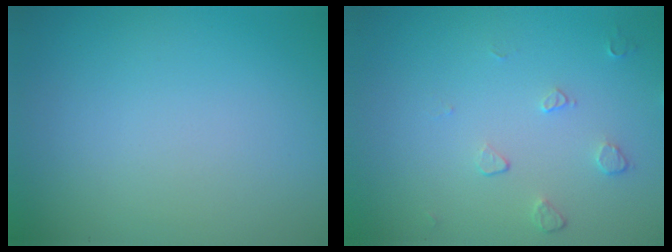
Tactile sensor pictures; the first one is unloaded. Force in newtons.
{"total": 1.1, "press": 0.7, "slide": 0.9}